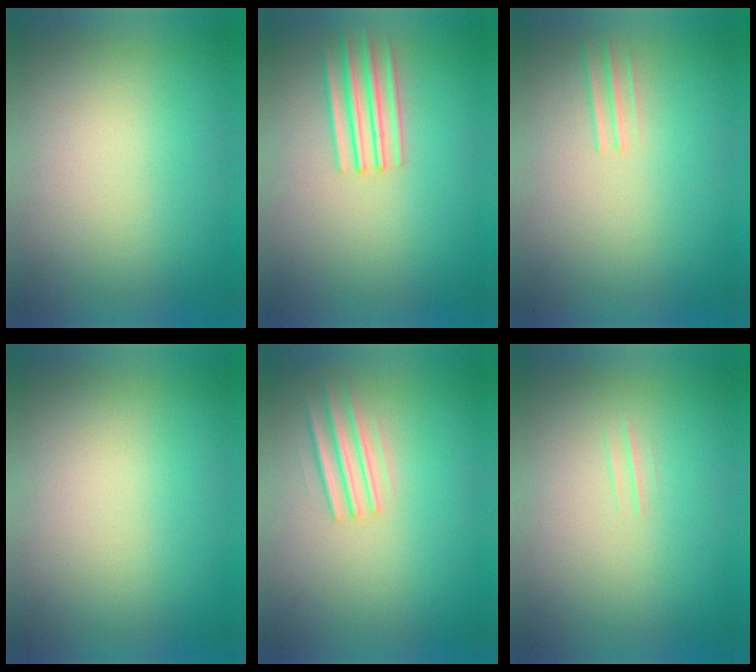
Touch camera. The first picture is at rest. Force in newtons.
{"total": 2.7}
{"total": 1.1}
{"total": 0.0}
{"total": 2.4}
{"total": 1.1}